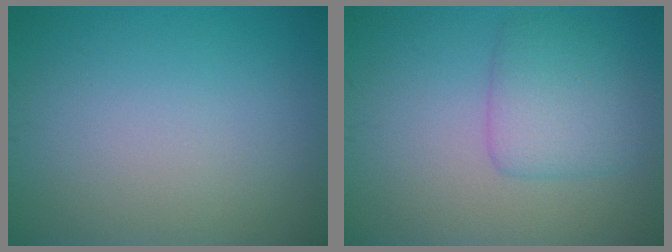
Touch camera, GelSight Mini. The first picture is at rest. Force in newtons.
{"total": 3.4, "press": 3.4, "slide": 0.1}